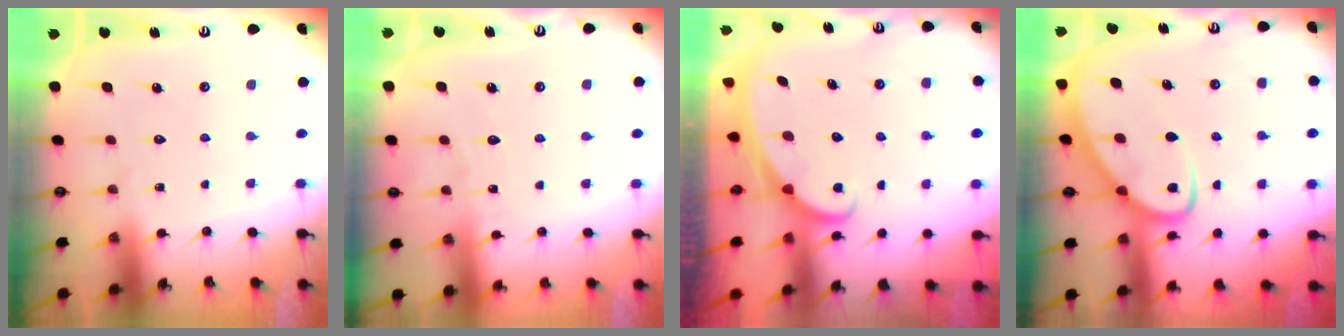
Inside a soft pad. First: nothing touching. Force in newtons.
{"total": 3.0, "press": 3.0, "slide": 0.3}
{"total": 2.3, "press": 2.3, "slide": 0.3}
{"total": 6.9, "press": 6.9, "slide": 0.8}